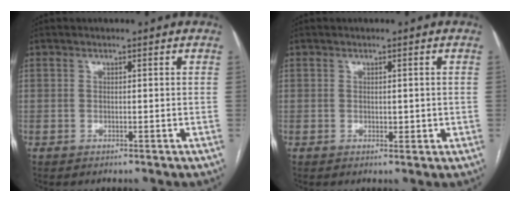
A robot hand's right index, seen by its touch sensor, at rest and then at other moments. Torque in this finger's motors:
{"motor_torque": [-0.31, 0.53, 0.08, 0.01]}